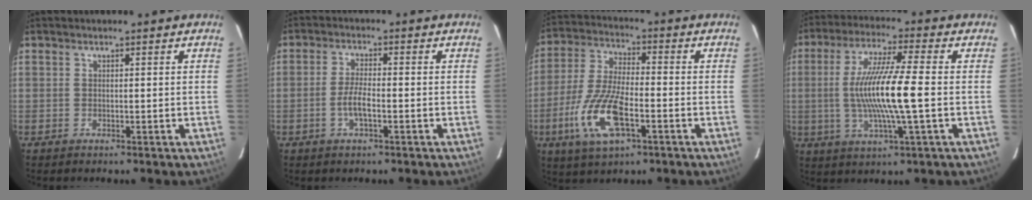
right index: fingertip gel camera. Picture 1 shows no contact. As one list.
[{"total": 4.2, "force": [-1.6, 1.0, 3.8], "torque": [-0.081, 0.000, -0.030]}, {"total": 14.1, "force": [-5.3, 5.2, 11.9], "torque": [-0.259, -0.011, -0.101]}, {"total": 13.6, "force": [-1.2, 0.5, 13.5], "torque": [-0.256, -0.006, -0.020]}]